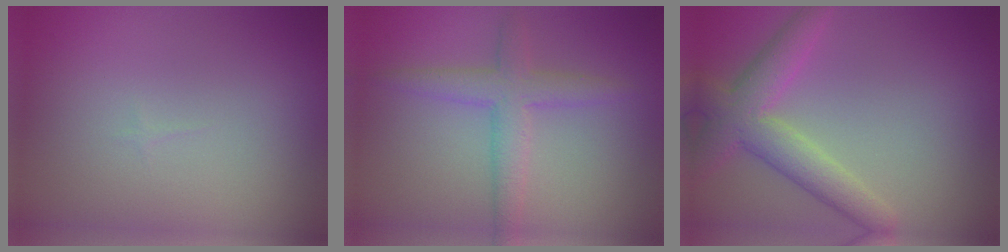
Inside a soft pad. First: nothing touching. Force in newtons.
{"total": 3.5, "press": 3.5, "slide": 0.2}
{"total": 4.9, "press": 4.9, "slide": 0.3}